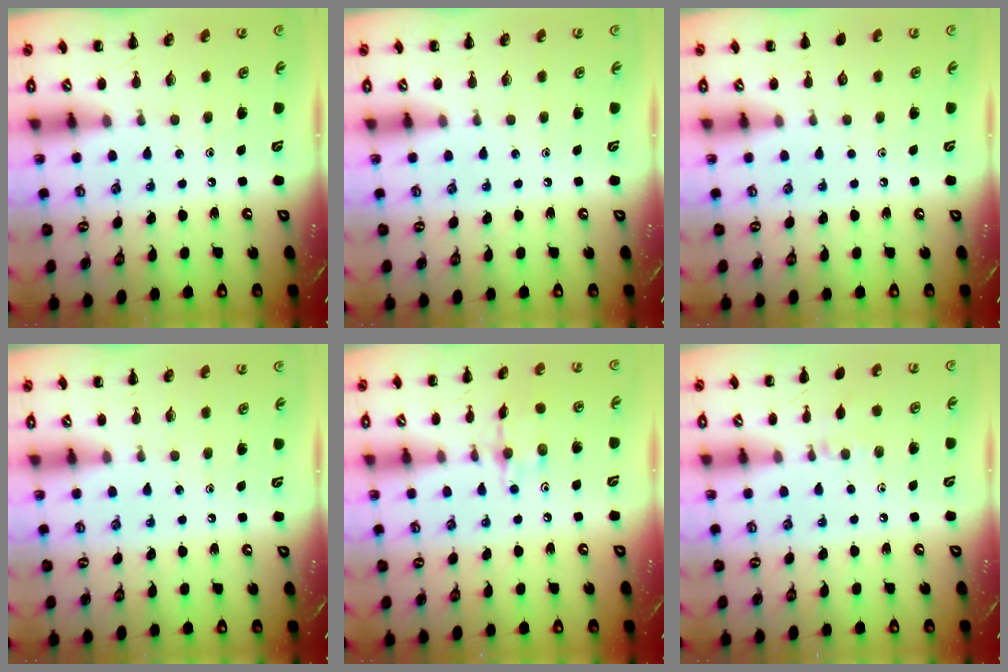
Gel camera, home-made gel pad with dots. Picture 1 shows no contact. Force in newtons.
{"total": 0.0}
{"total": 0.0}
{"total": 0.0}
{"total": 6.5, "press": 6.5, "slide": 1.0}
{"total": 5.8, "press": 5.4, "slide": 2.0}